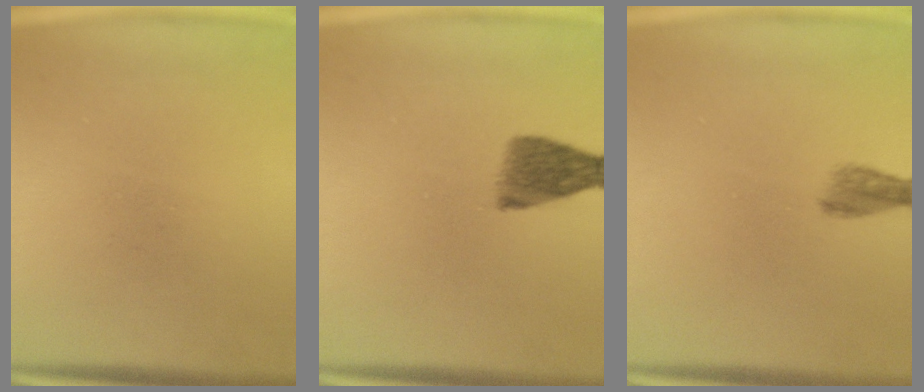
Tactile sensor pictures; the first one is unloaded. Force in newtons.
{"total": 5.4}
{"total": 2.4}